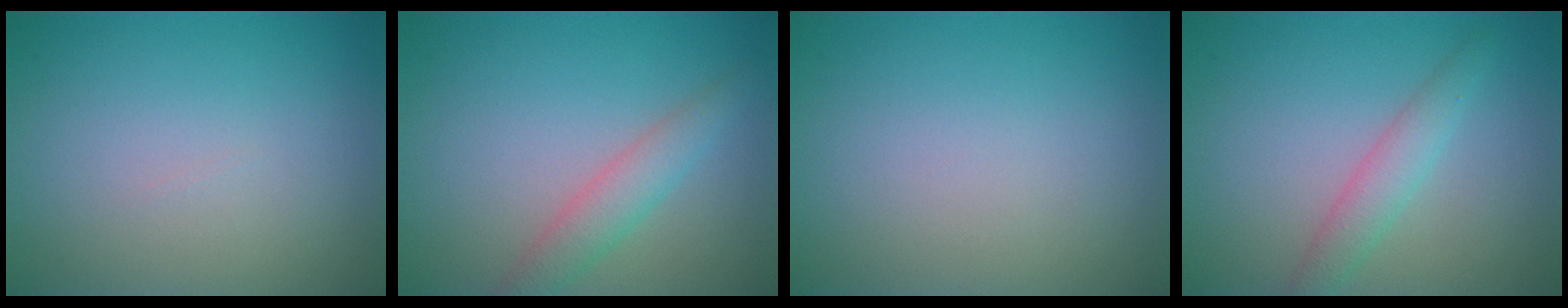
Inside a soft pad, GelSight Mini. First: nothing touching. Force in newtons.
{"total": 2.7, "press": 2.7, "slide": 0.1}
{"total": 0.0}
{"total": 2.4, "press": 2.4, "slide": 0.0}